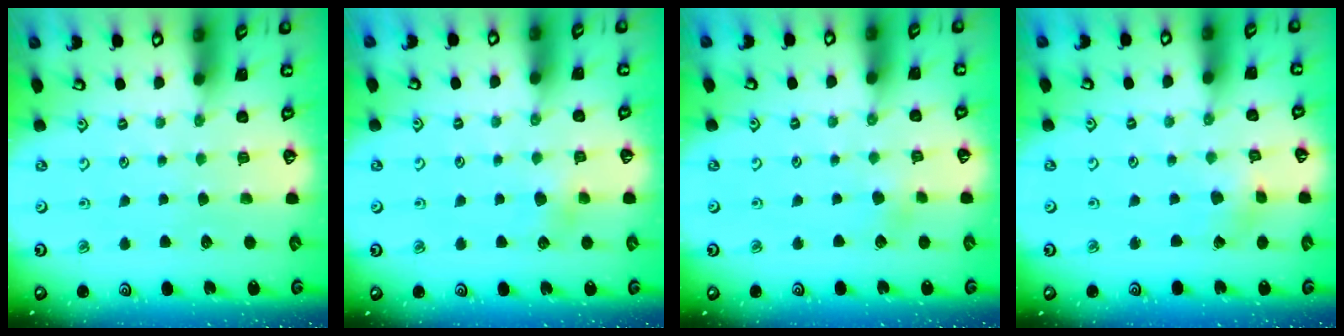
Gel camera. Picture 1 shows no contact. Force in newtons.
{"total": 4.5, "press": 4.5, "slide": 0.5}
{"total": 2.9, "press": 2.8, "slide": 0.9}
{"total": 1.5, "press": 1.5, "slide": 0.0}